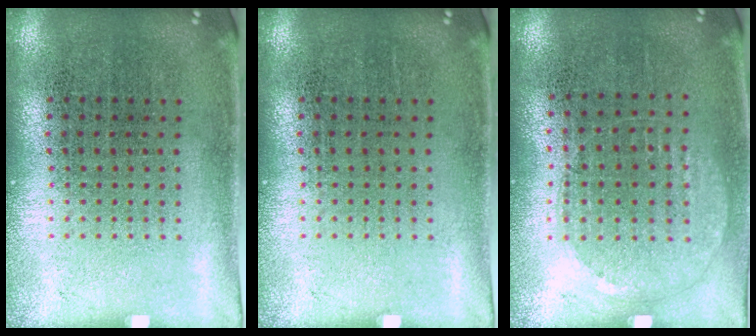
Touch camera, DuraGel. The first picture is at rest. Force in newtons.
{"total": 0.0}
{"total": 0.9, "press": 0.9, "slide": 0.3}